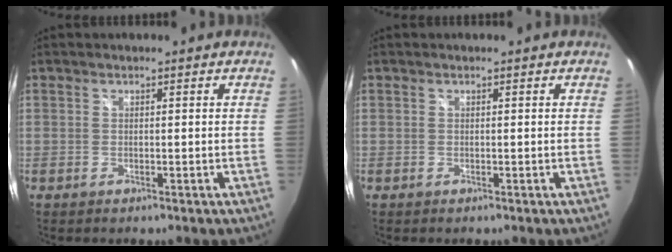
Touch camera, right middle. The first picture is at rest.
{"total": 0.0}